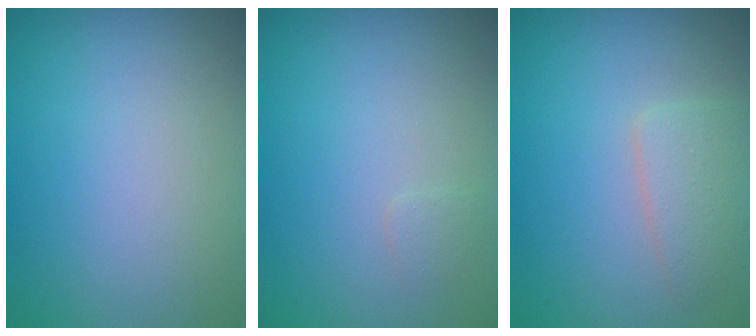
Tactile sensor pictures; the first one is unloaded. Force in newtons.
{"total": 0.6, "press": 0.6, "slide": 0.0}
{"total": 2.4, "press": 2.4, "slide": 0.1}